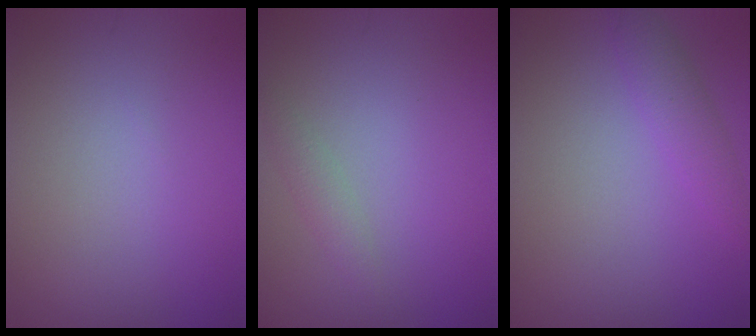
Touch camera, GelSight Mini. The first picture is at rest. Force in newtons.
{"total": 1.1, "press": 1.1, "slide": 0.0}
{"total": 2.0, "press": 2.0, "slide": 0.0}